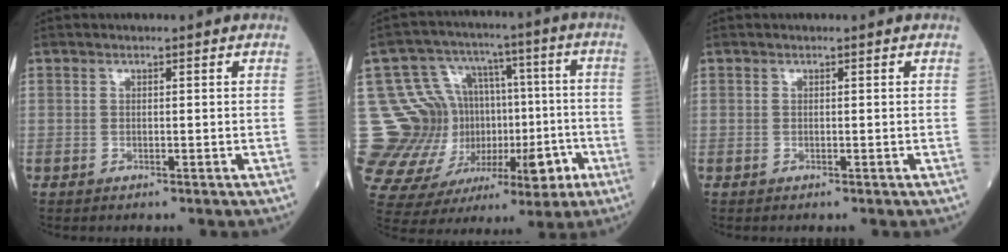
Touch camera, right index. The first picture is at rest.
{"total": 22.4, "force": [-2.1, 17.0, 14.4], "torque": [-0.286, 0.060, 0.002]}
{"total": 0.0}